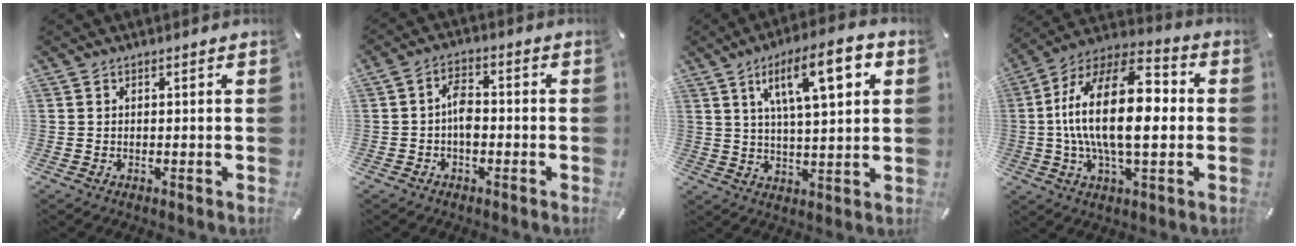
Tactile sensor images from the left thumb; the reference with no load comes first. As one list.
[{"total": 5.2, "force": [-1.3, 2.9, 4.0], "torque": [-0.085, 0.008, -0.025]}, {"total": 14.8, "force": [6.6, 4.6, 12.4], "torque": [-0.200, -0.010, 0.103]}, {"total": 21.9, "force": [-0.3, 10.3, 19.3], "torque": [-0.371, 0.000, -0.010]}]